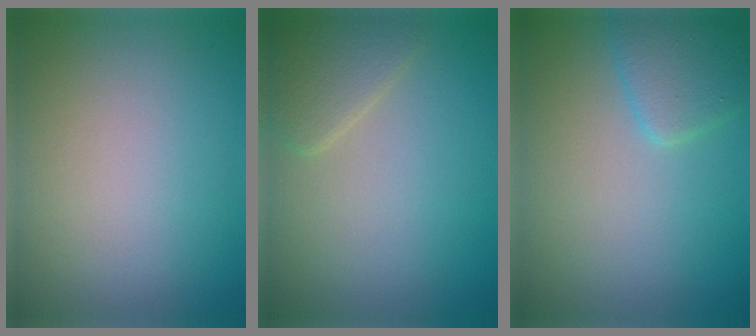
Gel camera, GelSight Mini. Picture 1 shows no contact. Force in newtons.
{"total": 2.2, "press": 2.2, "slide": 0.1}
{"total": 2.6, "press": 2.6, "slide": 0.2}